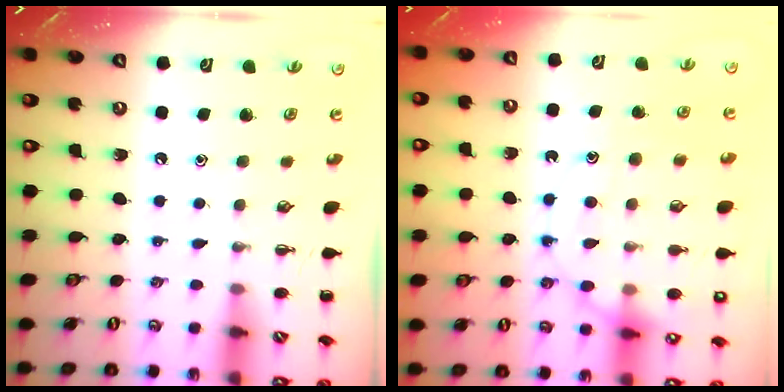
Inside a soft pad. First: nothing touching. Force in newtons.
{"total": 16.7, "press": 16.6, "slide": 1.5}